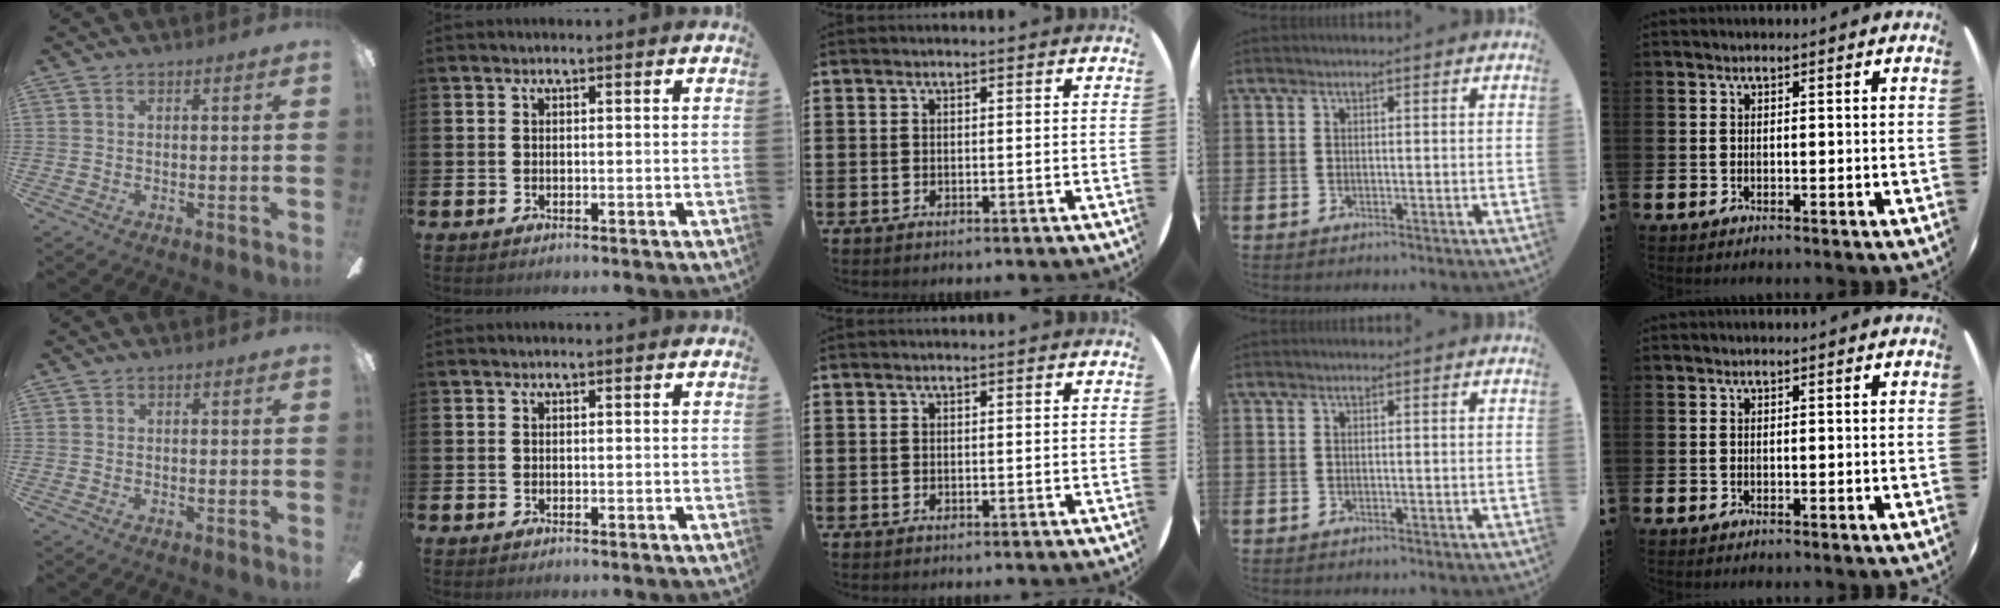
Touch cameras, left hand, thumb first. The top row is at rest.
{}